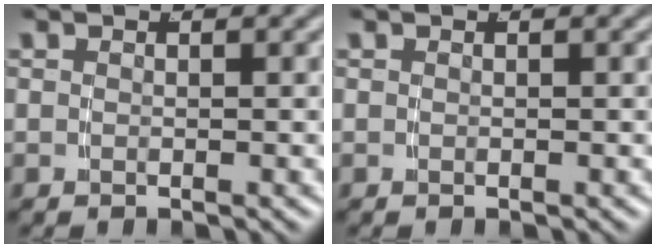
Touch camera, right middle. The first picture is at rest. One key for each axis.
{"total": 0.0}